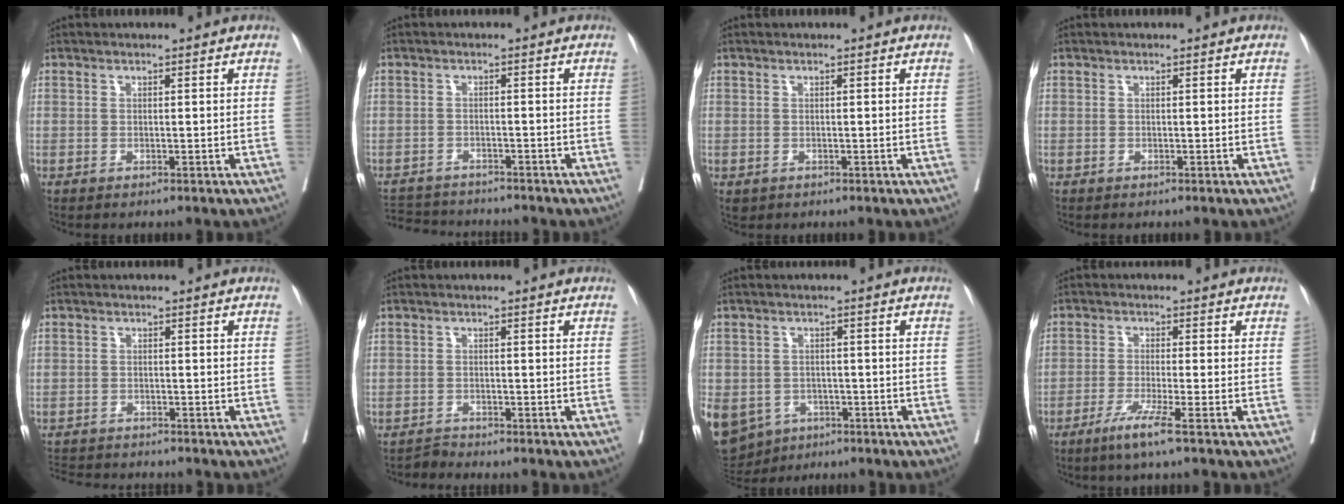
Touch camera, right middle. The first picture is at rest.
{"total": 7.2, "force": [-6.9, 1.3, 1.1], "torque": [-0.017, 0.000, -0.108]}
{"total": 0.8, "force": [-0.3, 0.7, 0.3], "torque": [-0.007, 0.001, 0.003]}
{"total": 0.0}
{"total": 6.0, "force": [-5.6, 2.0, 0.9], "torque": [-0.008, -0.004, -0.089]}
{"total": 1.3, "force": [-1.1, -0.4, -0.5], "torque": [0.010, -0.013, -0.019]}
{"total": 16.8, "force": [-7.7, 13.5, 6.4], "torque": [-0.202, -0.005, -0.101]}
{"total": 4.6, "force": [-2.8, -0.8, 3.6], "torque": [-0.068, -0.013, -0.059]}